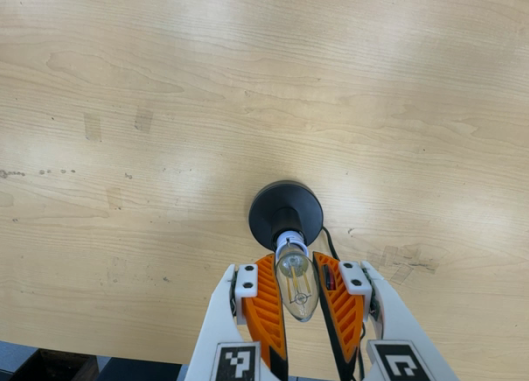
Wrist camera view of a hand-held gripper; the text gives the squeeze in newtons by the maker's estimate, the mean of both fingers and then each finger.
{"total": 14.9, "left": 14.8, "right": 15.0}